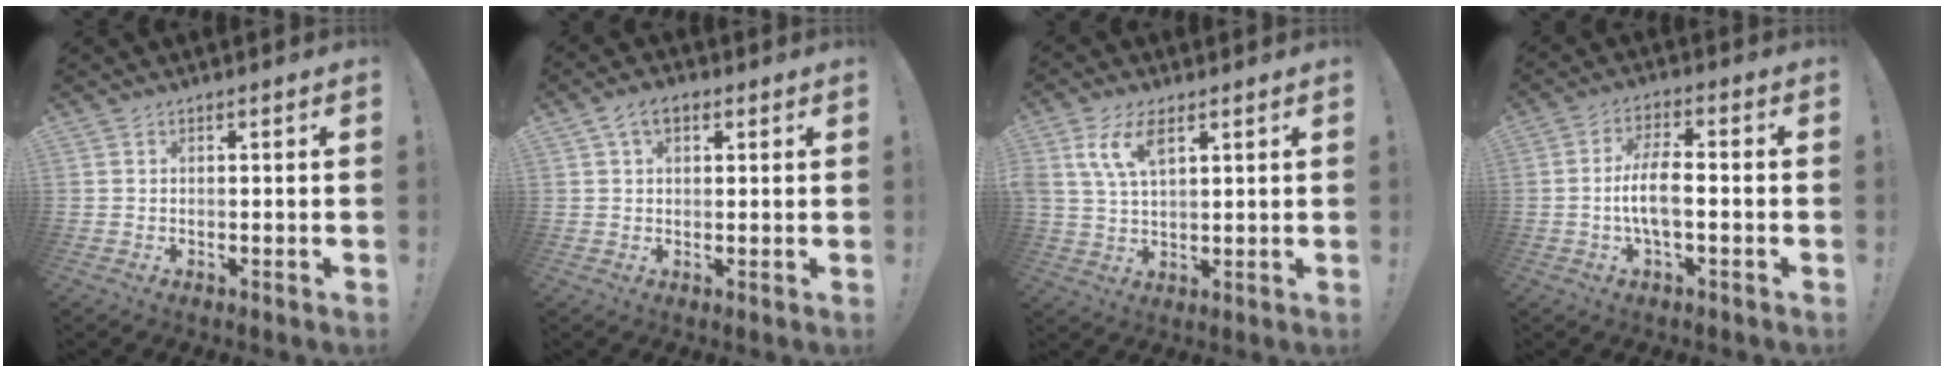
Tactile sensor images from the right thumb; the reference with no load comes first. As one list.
[{"total": 5.3, "force": [2.3, 3.2, 3.6], "torque": [-0.063, 0.003, 0.042]}, {"total": 8.8, "force": [4.1, 4.3, 6.5], "torque": [-0.140, -0.003, 0.074]}, {"total": 8.4, "force": [-1.6, 2.6, 7.8], "torque": [-0.150, 0.004, -0.030]}]